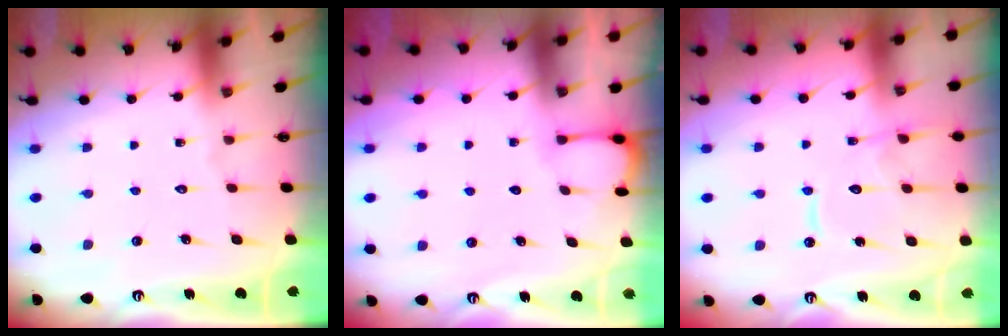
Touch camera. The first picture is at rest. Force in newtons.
{"total": 2.1, "press": 2.1, "slide": 0.2}
{"total": 11.9, "press": 11.9, "slide": 1.2}